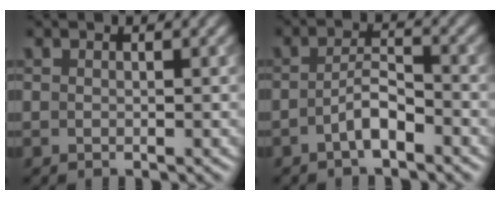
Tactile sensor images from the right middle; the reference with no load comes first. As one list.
[{"total": 2.5, "force": [-1.4, 0.7, 2.0], "torque": [-0.039, 0.008, -0.029]}]